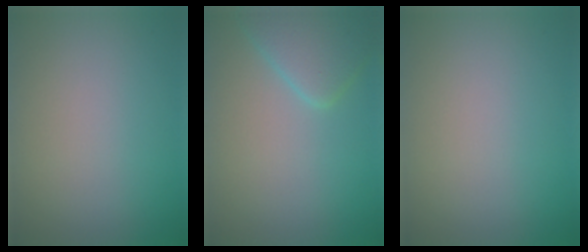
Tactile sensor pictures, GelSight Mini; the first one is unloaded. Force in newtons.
{"total": 3.4, "press": 3.4, "slide": 0.1}
{"total": 0.0}